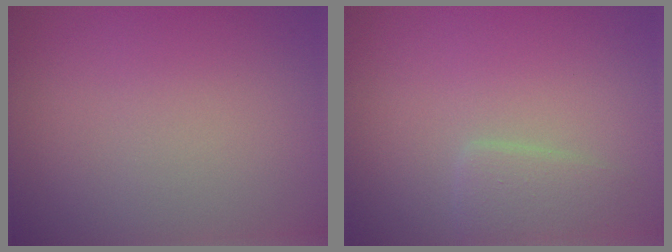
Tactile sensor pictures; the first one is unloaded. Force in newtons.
{"total": 2.0, "press": 2.0, "slide": 0.1}